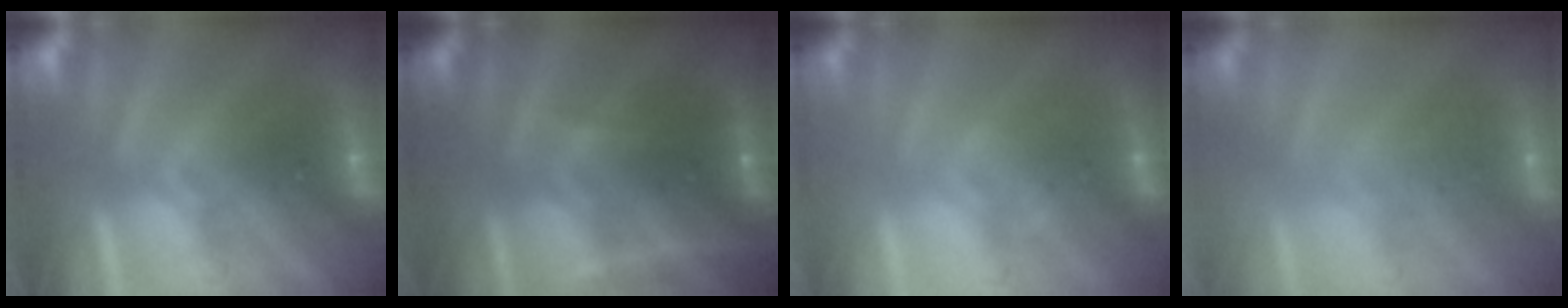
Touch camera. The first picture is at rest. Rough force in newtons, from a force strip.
{"total": 2.4}
{"total": 2.2}
{"total": 2.6}